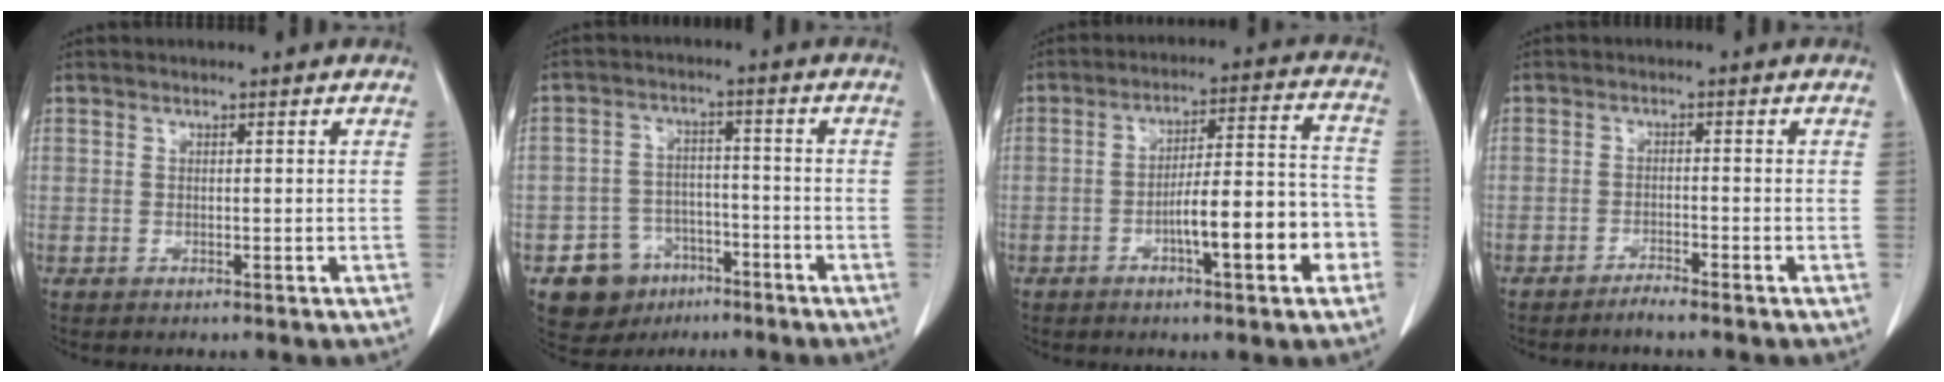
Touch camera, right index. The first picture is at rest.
{"total": 7.7, "force": [-4.3, 6.2, 1.7], "torque": [-0.029, 0.012, -0.061]}
{"total": 11.7, "force": [-4.3, 2.0, 10.7], "torque": [-0.160, 0.026, -0.057]}
{"total": 2.1, "force": [-1.9, -0.1, 0.9], "torque": [-0.019, -0.002, -0.036]}